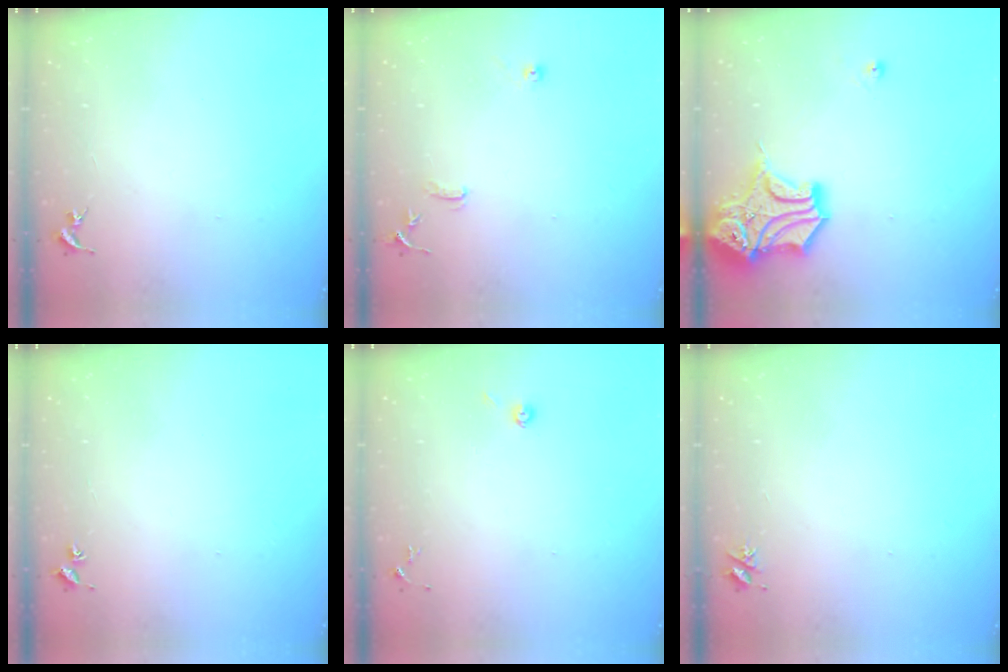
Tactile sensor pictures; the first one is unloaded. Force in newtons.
{"total": 7.6, "press": 7.5, "slide": 0.9}
{"total": 16.0, "press": 15.9, "slide": 2.2}
{"total": 1.9, "press": 1.9, "slide": 0.2}
{"total": 3.4, "press": 3.3, "slide": 0.9}
{"total": 3.5, "press": 3.4, "slide": 0.5}